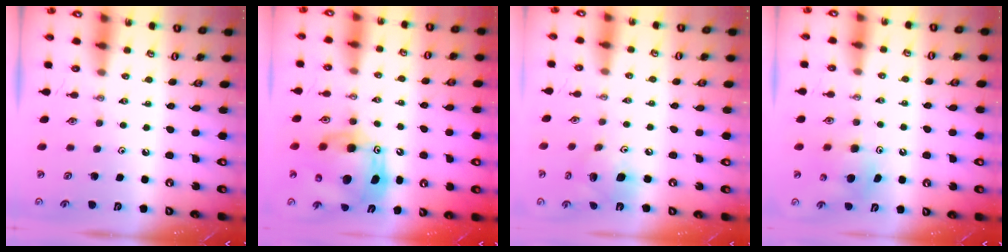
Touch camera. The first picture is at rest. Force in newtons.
{"total": 15.6, "press": 15.5, "slide": 1.4}
{"total": 11.9, "press": 11.6, "slide": 2.6}
{"total": 7.8, "press": 7.8, "slide": 0.9}